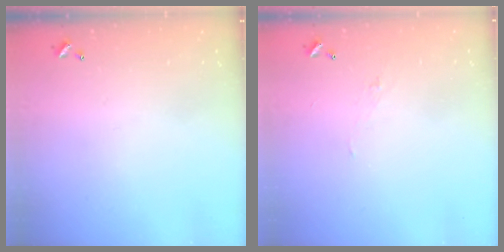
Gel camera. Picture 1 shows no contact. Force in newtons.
{"total": 2.0, "press": 1.9, "slide": 0.5}